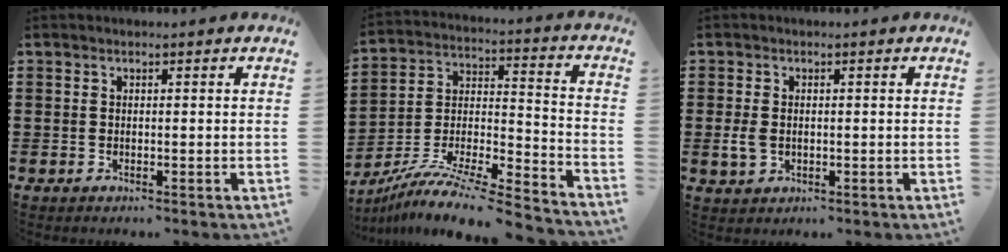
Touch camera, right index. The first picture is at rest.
{"total": 9.6, "force": [-8.4, 0.9, 4.5], "torque": [-0.083, 0.005, -0.171]}
{"total": 2.4, "force": [-0.3, 1.7, 1.6], "torque": [-0.049, -0.002, -0.011]}